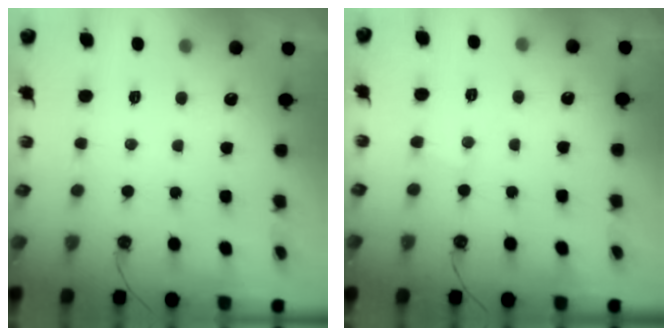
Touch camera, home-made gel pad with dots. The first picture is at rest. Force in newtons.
{"total": 4.8, "press": 4.8, "slide": 0.6}